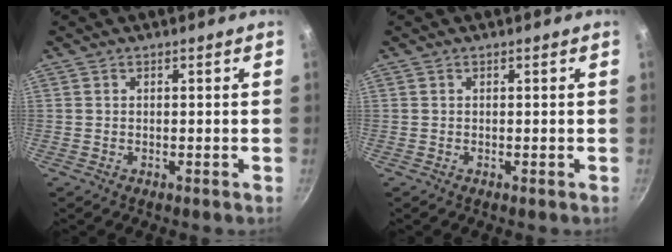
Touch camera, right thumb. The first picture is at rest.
{"total": 0.0}